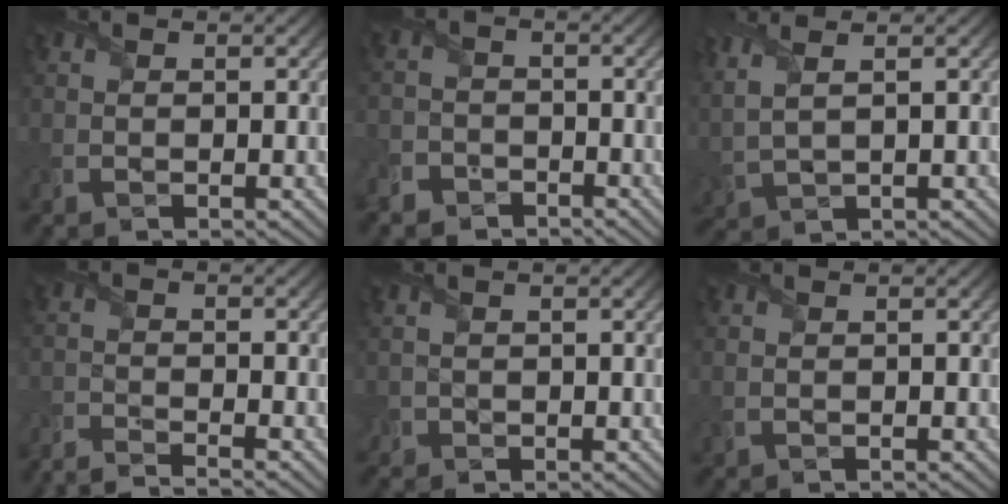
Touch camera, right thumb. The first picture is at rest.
{"total": 4.3, "force": [-3.5, 2.6, 0.3], "torque": [0.003, -0.003, -0.076]}
{"total": 4.4, "force": [2.3, 1.4, 3.4], "torque": [-0.107, 0.011, 0.051]}
{"total": 3.9, "force": [-3.7, -0.3, 1.1], "torque": [-0.026, -0.004, -0.083]}
{"total": 1.1, "force": [0.3, 0.8, 0.6], "torque": [-0.022, 0.000, 0.009]}
{"total": 0.5, "force": [0.2, 0.2, 0.4], "torque": [-0.012, 0.000, 0.008]}